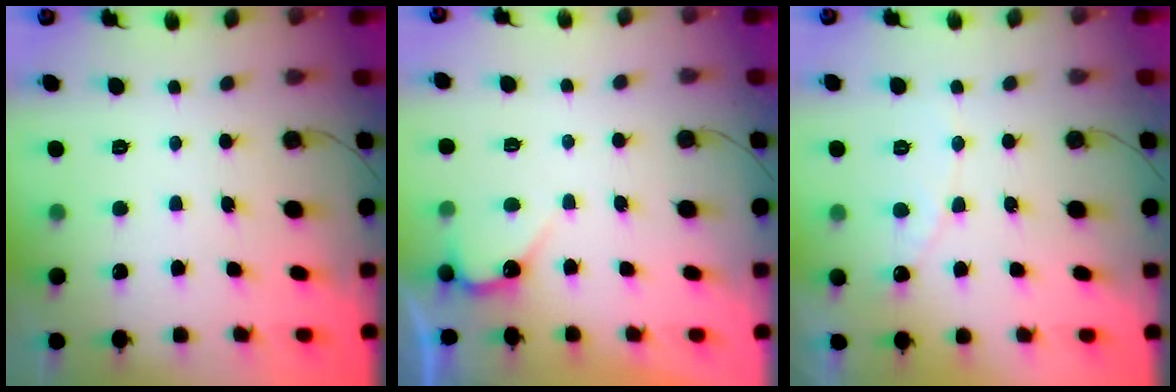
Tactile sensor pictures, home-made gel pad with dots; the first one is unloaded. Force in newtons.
{"total": 3.3, "press": 3.3, "slide": 0.1}
{"total": 4.5, "press": 4.5, "slide": 0.2}